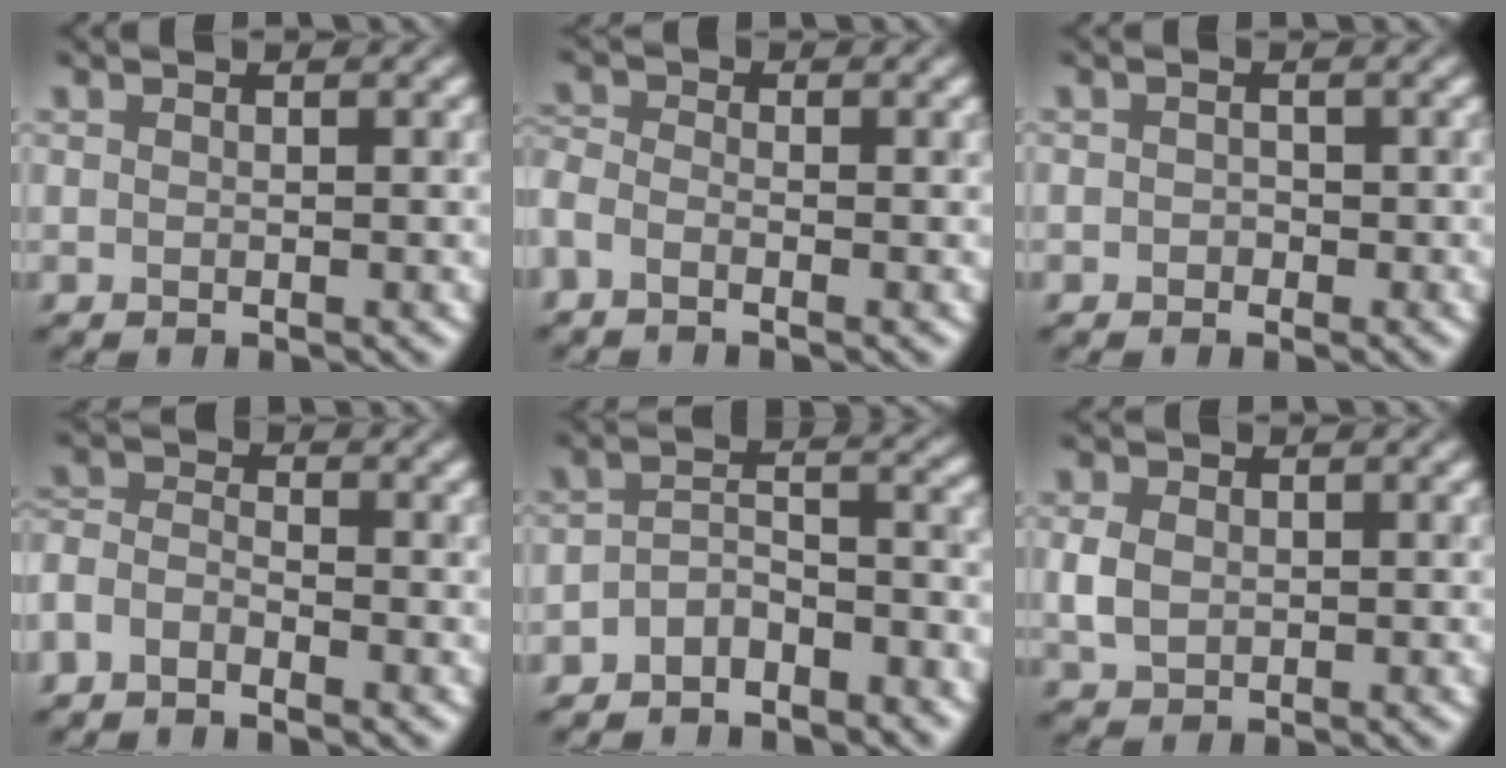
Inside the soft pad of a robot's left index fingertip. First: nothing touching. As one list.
[{"total": 1.8, "force": [-1.1, 0.9, 1.1], "torque": [-0.031, -0.003, -0.033]}, {"total": 0.8, "force": [-0.3, 0.6, 0.3], "torque": [-0.003, -0.003, -0.007]}, {"total": 2.8, "force": [-2.0, 1.2, 1.4], "torque": [-0.029, 0.004, -0.055]}, {"total": 4.3, "force": [-2.9, 1.9, 2.5], "torque": [-0.045, 0.005, -0.059]}, {"total": 2.6, "force": [0.1, 2.0, 1.6], "torque": [-0.038, 0.001, 0.000]}]